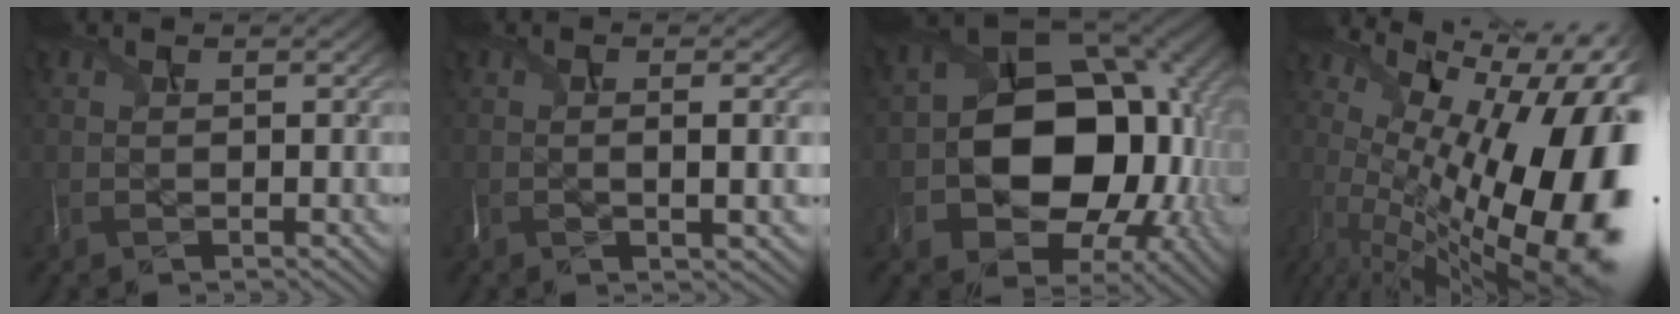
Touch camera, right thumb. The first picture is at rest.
{"total": 3.8, "force": [-0.3, 0.9, 3.7], "torque": [-0.061, 0.004, 0.008]}
{"total": 14.5, "force": [-2.4, 11.2, 9.0], "torque": [-0.133, -0.024, -0.027]}
{"total": 18.3, "force": [-1.2, 7.4, 16.7], "torque": [-0.237, -0.015, 0.009]}